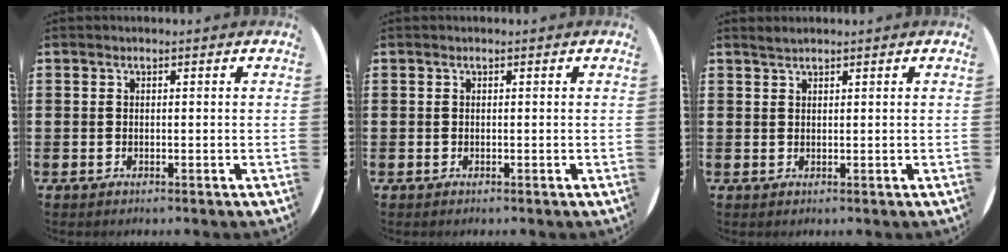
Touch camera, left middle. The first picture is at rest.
{"total": 0.0}
{"total": 1.0, "force": [1.0, -0.1, 0.2], "torque": [-0.004, -0.001, 0.019]}